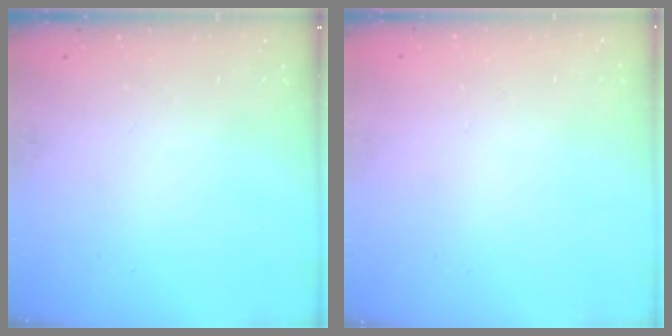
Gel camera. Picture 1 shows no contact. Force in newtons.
{"total": 1.9, "press": 1.9, "slide": 0.2}